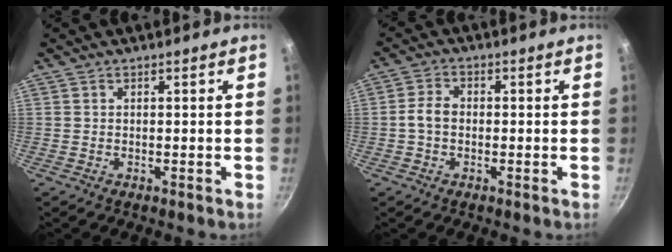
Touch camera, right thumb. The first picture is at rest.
{"total": 3.7, "force": [-0.5, 2.6, 2.5], "torque": [-0.048, 0.018, -0.016]}